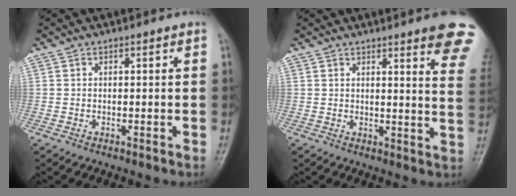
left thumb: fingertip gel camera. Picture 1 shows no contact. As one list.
[{"total": 12.5, "force": [8.3, 1.8, 9.1], "torque": [-0.079, -0.037, 0.081]}]